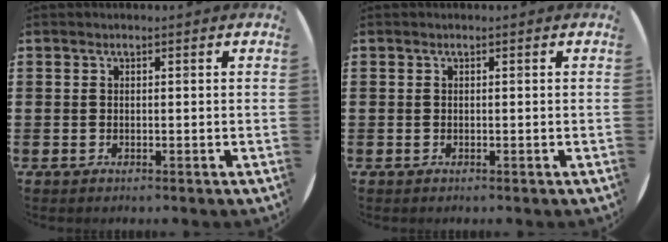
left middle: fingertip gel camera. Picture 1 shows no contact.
{"total": 0.0}